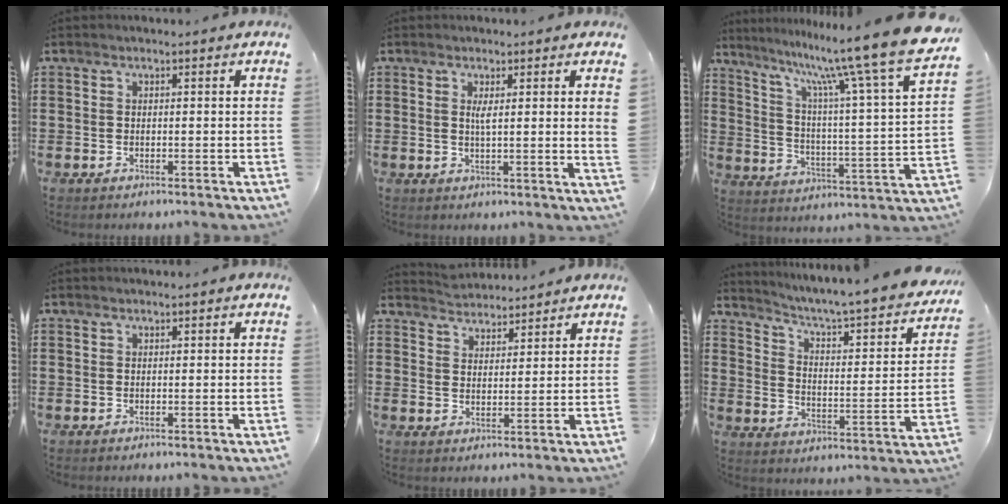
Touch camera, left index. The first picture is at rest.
{"total": 2.7, "force": [1.1, -0.4, 2.4], "torque": [-0.052, -0.007, 0.016]}
{"total": 13.1, "force": [10.8, -0.9, 7.4], "torque": [-0.149, -0.088, 0.165]}
{"total": 0.0}
{"total": 3.3, "force": [3.2, 0.0, -0.9], "torque": [0.004, -0.016, 0.060]}
{"total": 3.8, "force": [3.3, -0.3, 2.0], "torque": [-0.059, -0.040, 0.041]}